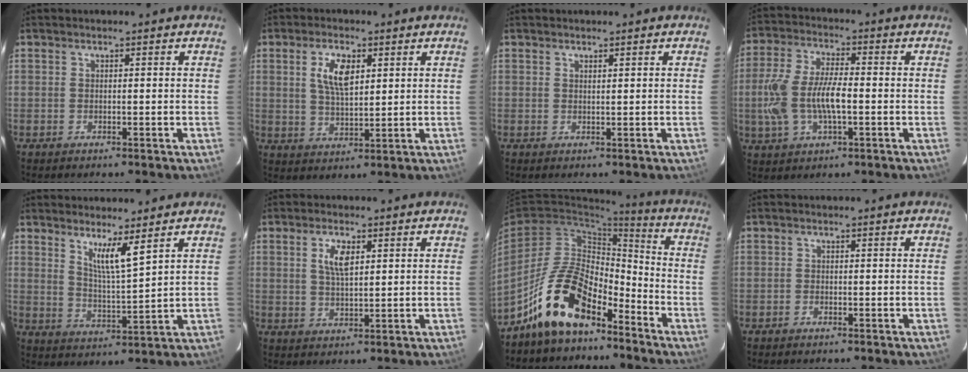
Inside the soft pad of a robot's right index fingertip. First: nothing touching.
{"total": 7.0, "force": [2.5, 3.2, 5.7], "torque": [-0.106, 0.006, 0.049]}
{"total": 0.6, "force": [0.6, 0.1, 0.3], "torque": [-0.005, -0.001, 0.010]}
{"total": 12.2, "force": [-1.8, 5.1, 11.0], "torque": [-0.234, 0.003, -0.033]}
{"total": 6.6, "force": [4.5, 0.2, 4.8], "torque": [-0.085, -0.012, 0.080]}
{"total": 4.7, "force": [1.7, 2.0, 3.9], "torque": [-0.073, 0.004, 0.033]}
{"total": 14.8, "force": [-10.3, 6.6, 8.4], "torque": [-0.163, 0.026, -0.184]}
{"total": 0.6, "force": [-0.5, 0.3, 0.1], "torque": [-0.003, 0.001, -0.011]}